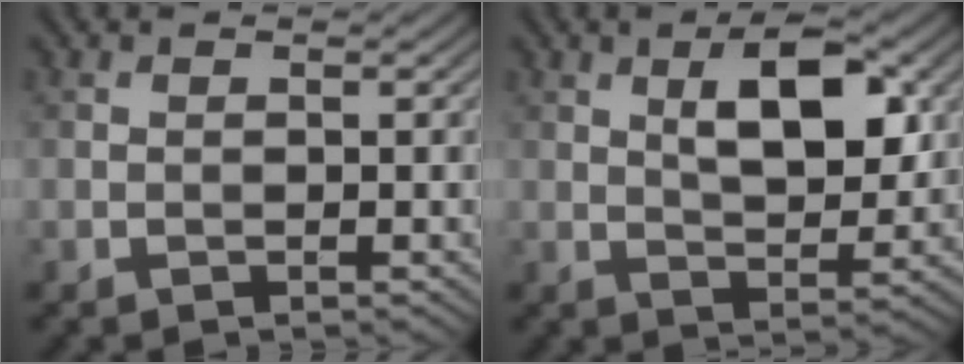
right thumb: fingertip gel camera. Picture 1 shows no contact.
{"total": 8.0, "force": [2.5, 3.5, 6.8], "torque": [-0.108, 0.004, 0.041]}